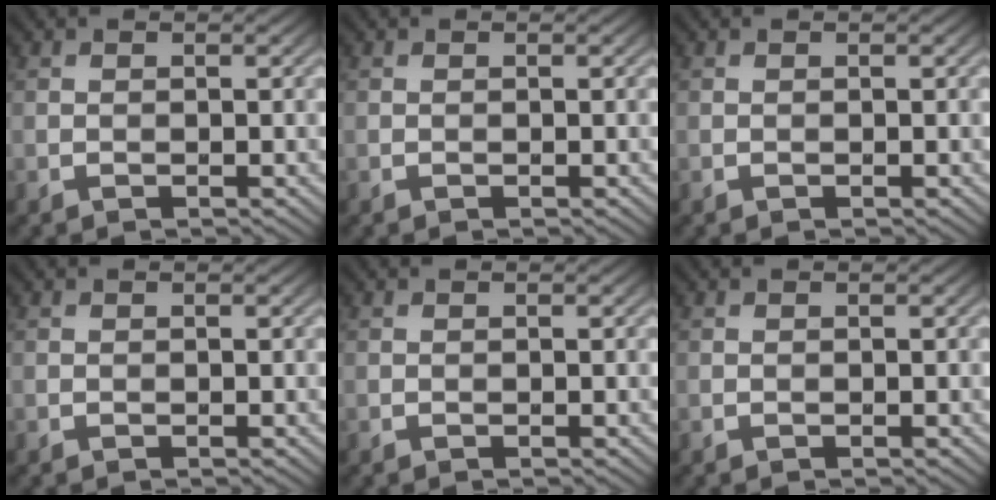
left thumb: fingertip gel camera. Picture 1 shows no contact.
{"total": 0.0}
{"total": 0.0}
{"total": 0.0}
{"total": 0.0}
{"total": 0.0}